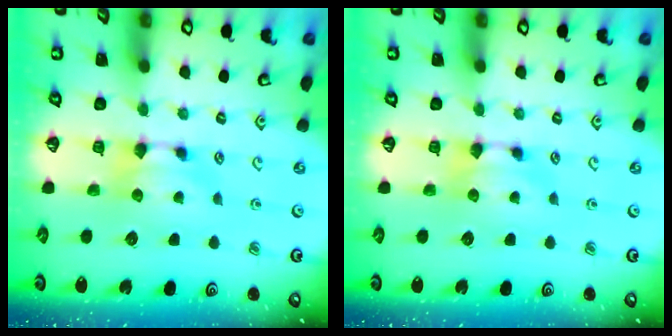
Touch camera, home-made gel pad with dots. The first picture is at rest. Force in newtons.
{"total": 0.0}